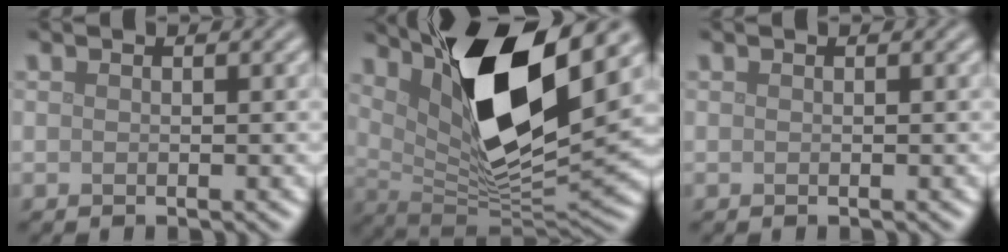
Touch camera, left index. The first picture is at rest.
{"total": 13.5, "force": [5.9, 4.6, 11.3], "torque": [-0.200, -0.007, 0.114]}
{"total": 0.0}